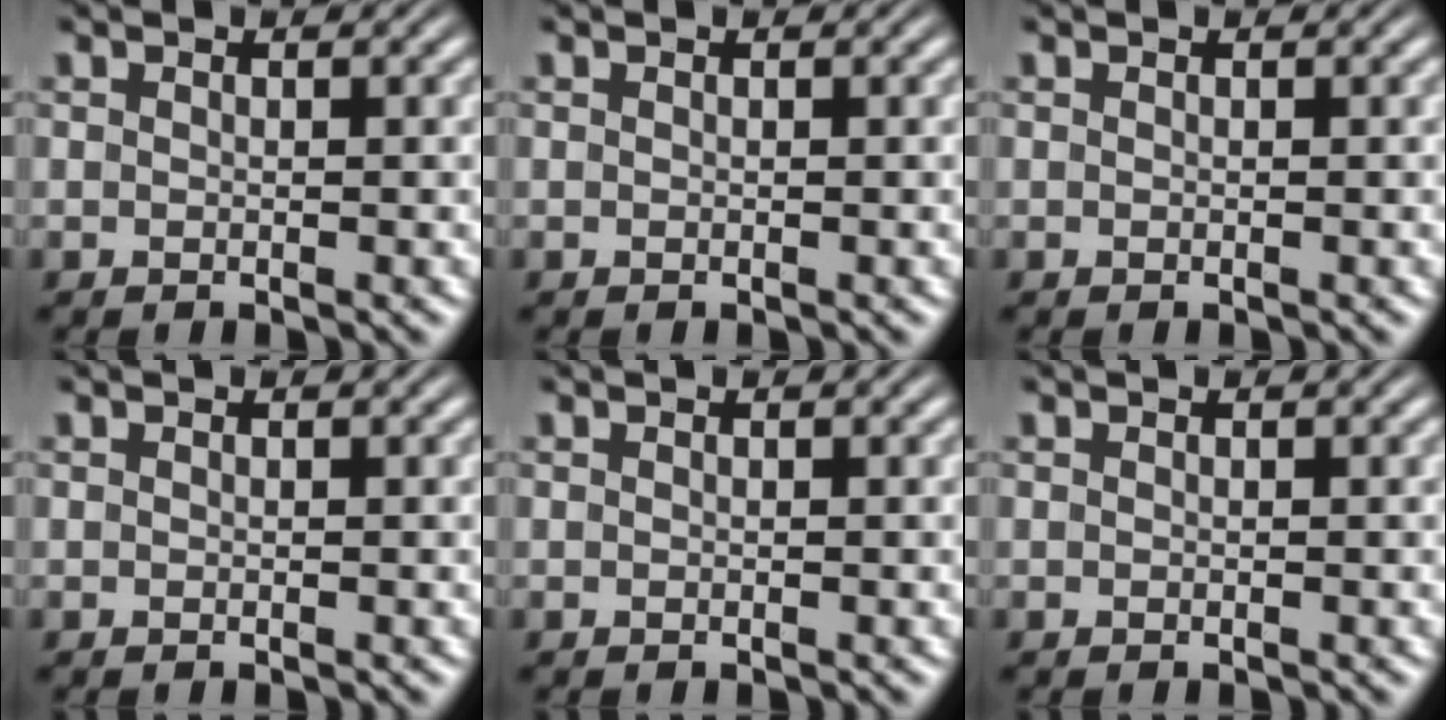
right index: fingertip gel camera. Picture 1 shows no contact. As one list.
[{"total": 0.0}, {"total": 0.0}, {"total": 0.0}, {"total": 0.0}, {"total": 0.0}]